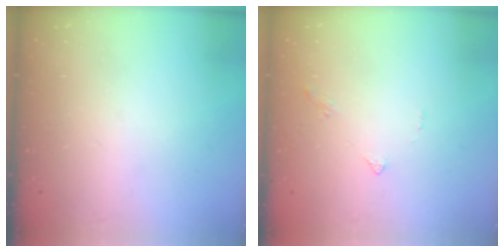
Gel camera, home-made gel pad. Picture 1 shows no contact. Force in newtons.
{"total": 1.4, "press": 1.4, "slide": 0.4}